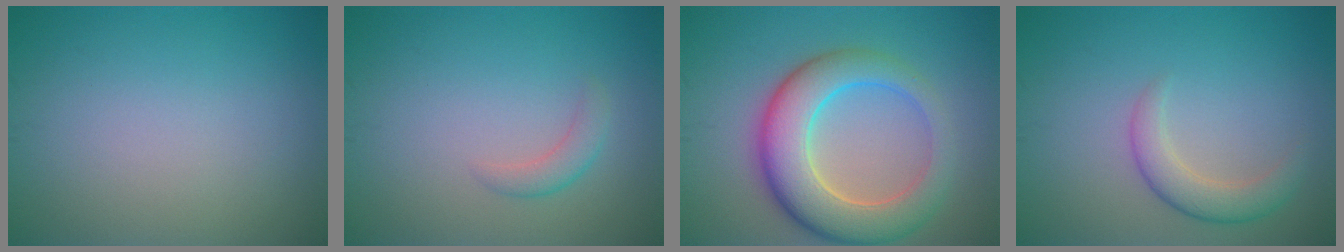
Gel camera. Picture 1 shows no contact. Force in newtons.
{"total": 1.5, "press": 1.5, "slide": 0.1}
{"total": 8.2, "press": 8.2, "slide": 0.5}
{"total": 2.9, "press": 2.9, "slide": 0.2}